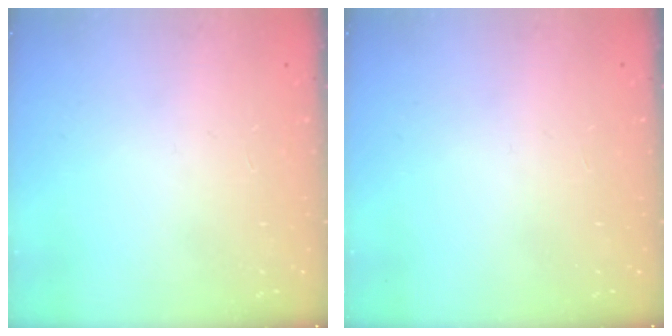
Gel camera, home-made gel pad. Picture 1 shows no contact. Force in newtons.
{"total": 0.0}